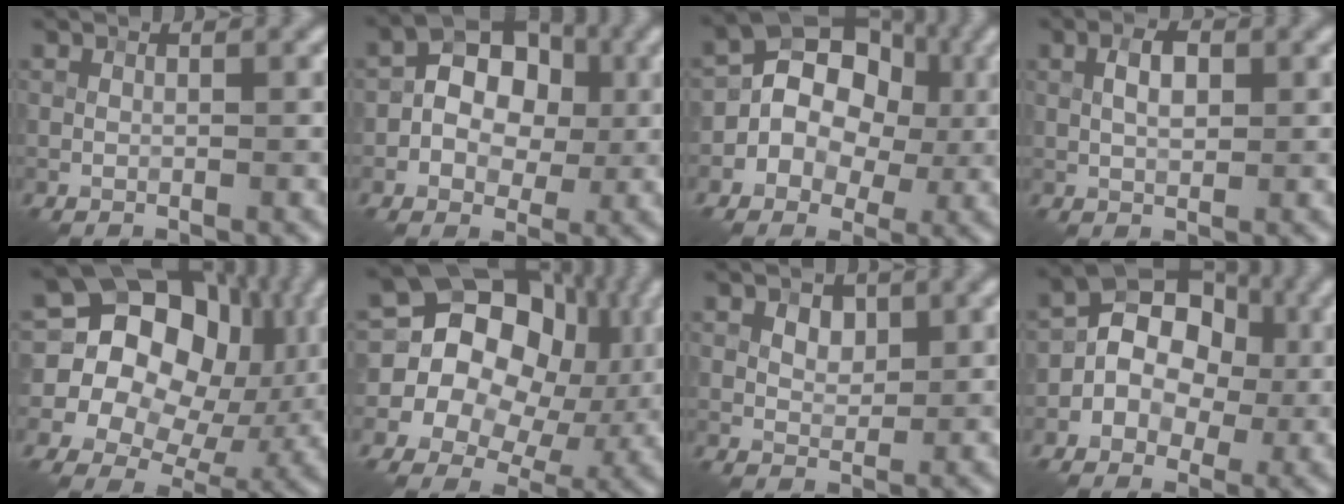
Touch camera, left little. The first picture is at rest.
{"total": 6.3, "force": [0.0, 4.6, 4.3], "torque": [-0.049, 0.008, -0.012]}
{"total": 7.3, "force": [-0.1, 6.0, 4.1], "torque": [-0.032, 0.019, -0.023]}
{"total": 2.5, "force": [0.5, 1.3, 2.1], "torque": [-0.040, 0.003, 0.007]}
{"total": 17.2, "force": [3.4, 14.0, 9.5], "torque": [-0.163, 0.031, 0.046]}
{"total": 17.2, "force": [2.2, 14.3, 9.3], "torque": [-0.153, 0.025, 0.015]}
{"total": 2.1, "force": [1.0, 1.4, 1.2], "torque": [-0.016, 0.001, 0.016]}
{"total": 6.3, "force": [-0.3, 5.1, 3.8], "torque": [-0.027, 0.013, -0.023]}